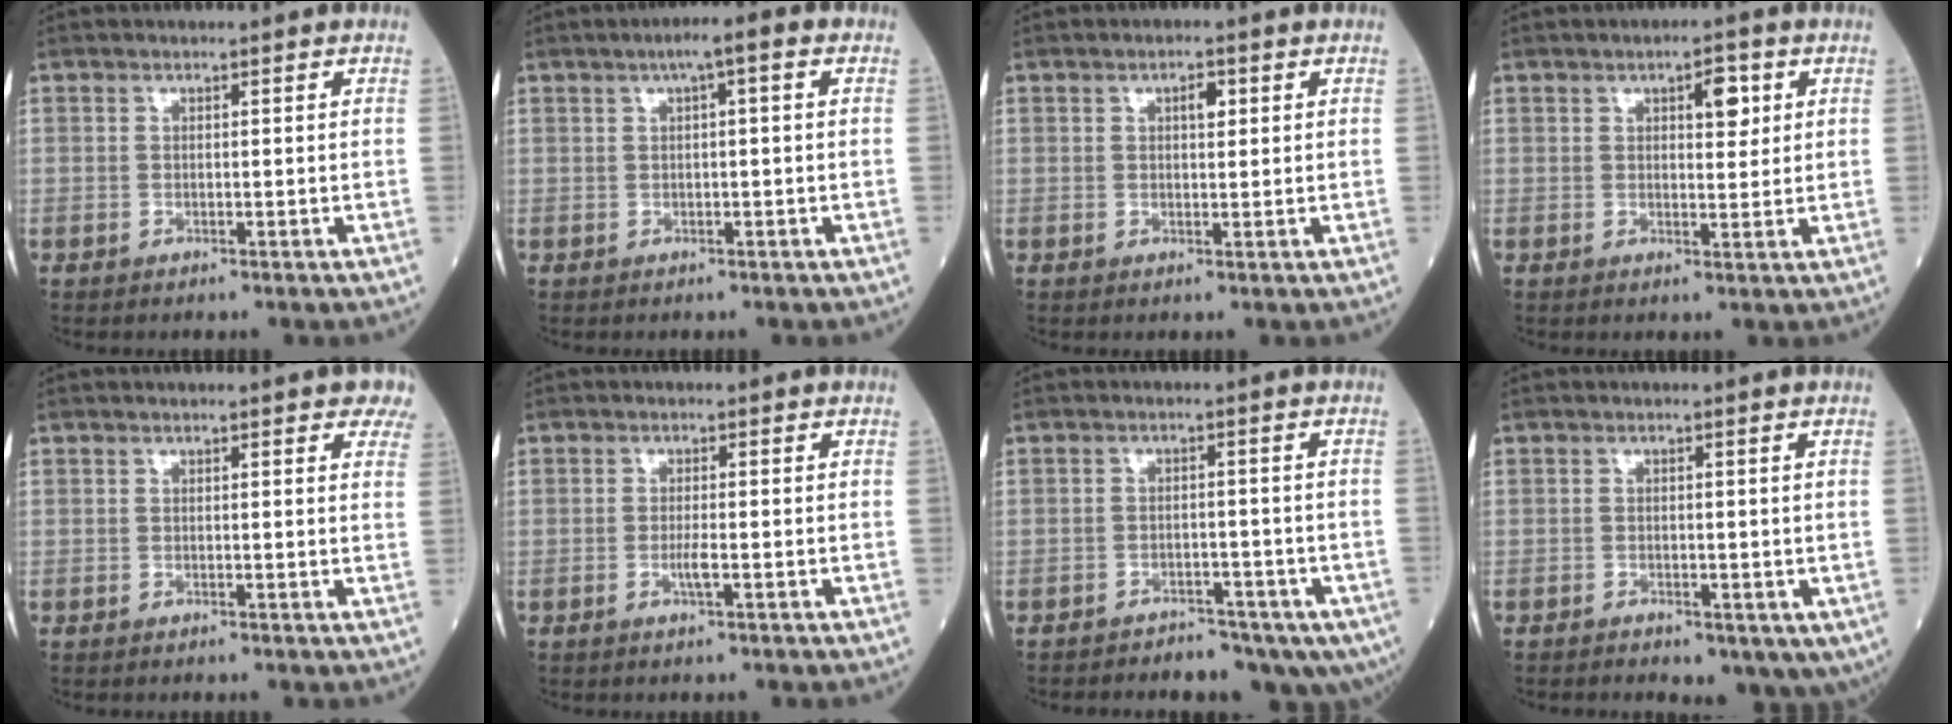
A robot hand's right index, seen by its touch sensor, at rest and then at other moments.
{"total": 3.6, "force": [1.4, 0.5, 3.3], "torque": [-0.051, 0.016, 0.019]}
{"total": 2.0, "force": [0.7, 0.8, 1.7], "torque": [-0.026, 0.002, 0.011]}
{"total": 4.0, "force": [1.6, 1.5, 3.3], "torque": [-0.043, 0.002, 0.021]}
{"total": 5.5, "force": [4.0, 1.4, 3.5], "torque": [-0.034, 0.002, 0.030]}
{"total": 1.9, "force": [-0.5, 0.1, 1.8], "torque": [-0.037, -0.003, -0.010]}
{"total": 10.2, "force": [-7.6, 5.0, 4.5], "torque": [-0.058, 0.005, -0.095]}
{"total": 6.8, "force": [-3.0, 3.7, 4.9], "torque": [-0.057, -0.011, -0.037]}